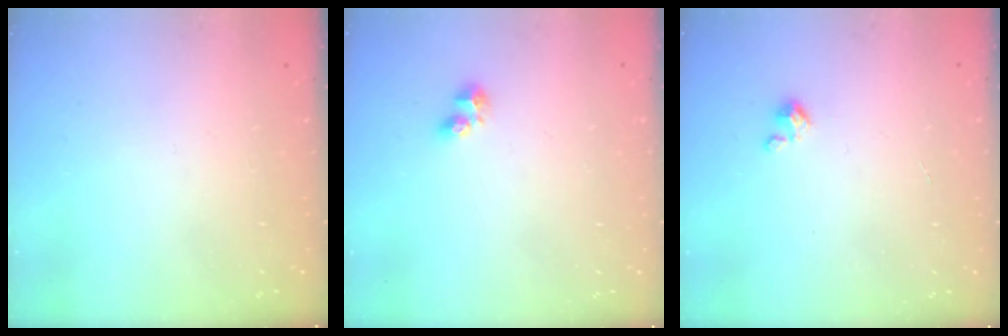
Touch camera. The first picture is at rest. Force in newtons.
{"total": 1.6, "press": 1.5, "slide": 0.6}
{"total": 2.5, "press": 2.5, "slide": 0.3}